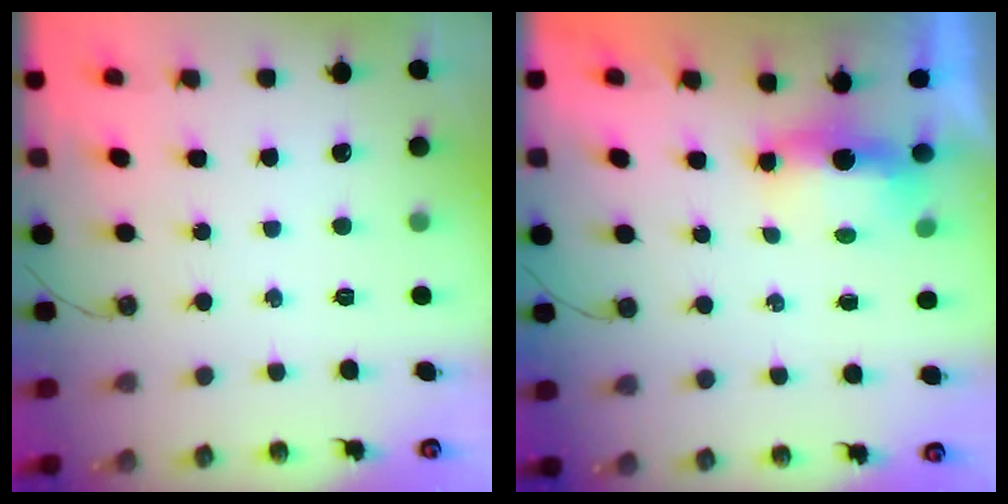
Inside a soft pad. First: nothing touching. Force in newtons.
{"total": 11.6, "press": 6.5, "slide": 9.7}